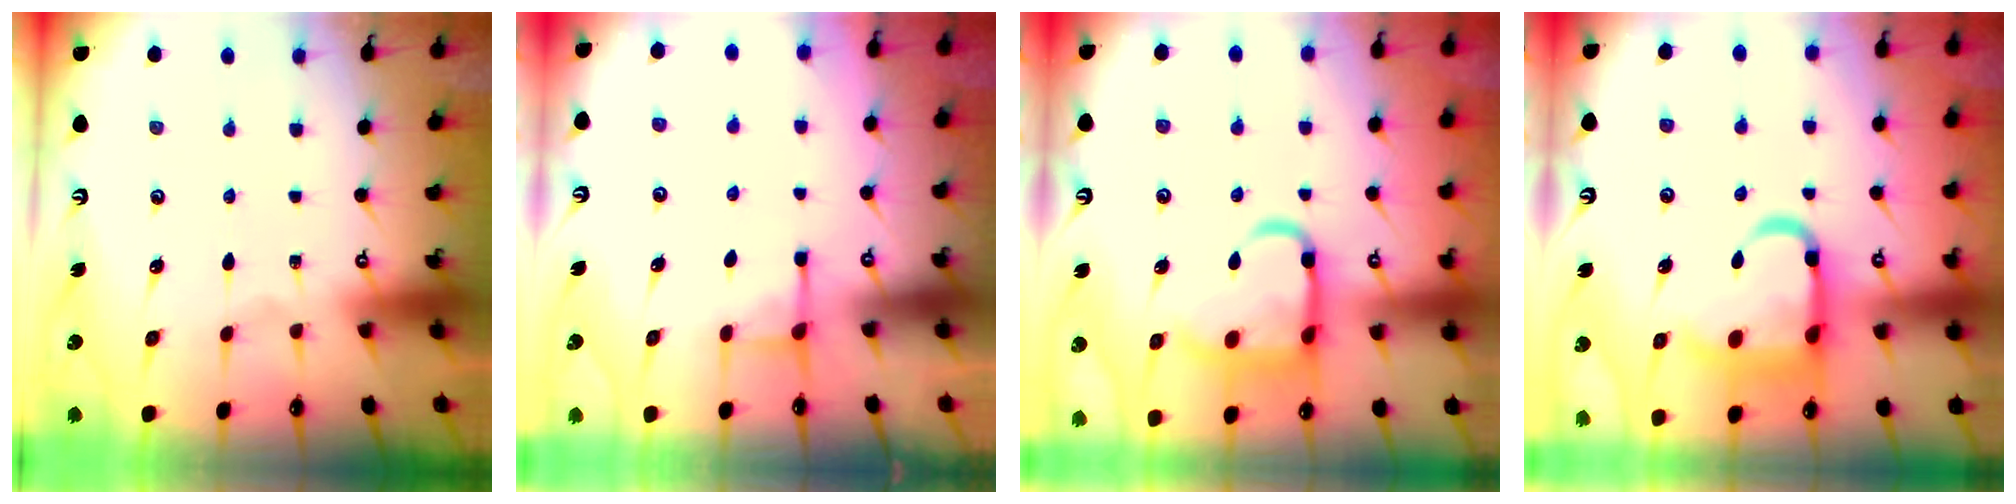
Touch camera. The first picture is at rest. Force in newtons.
{"total": 2.9, "press": 2.8, "slide": 0.5}
{"total": 14.4, "press": 14.3, "slide": 1.6}
{"total": 14.8, "press": 14.7, "slide": 1.7}